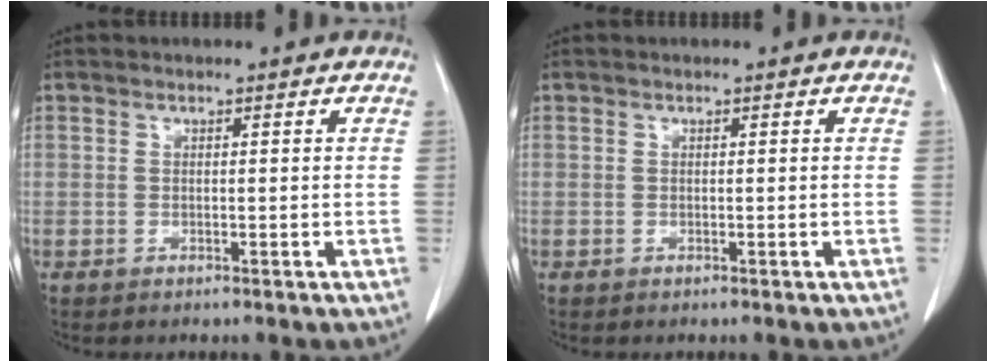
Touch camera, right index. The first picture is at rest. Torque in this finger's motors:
{"motor_torque": [0.00, 0.00, 0.00, 0.00]}